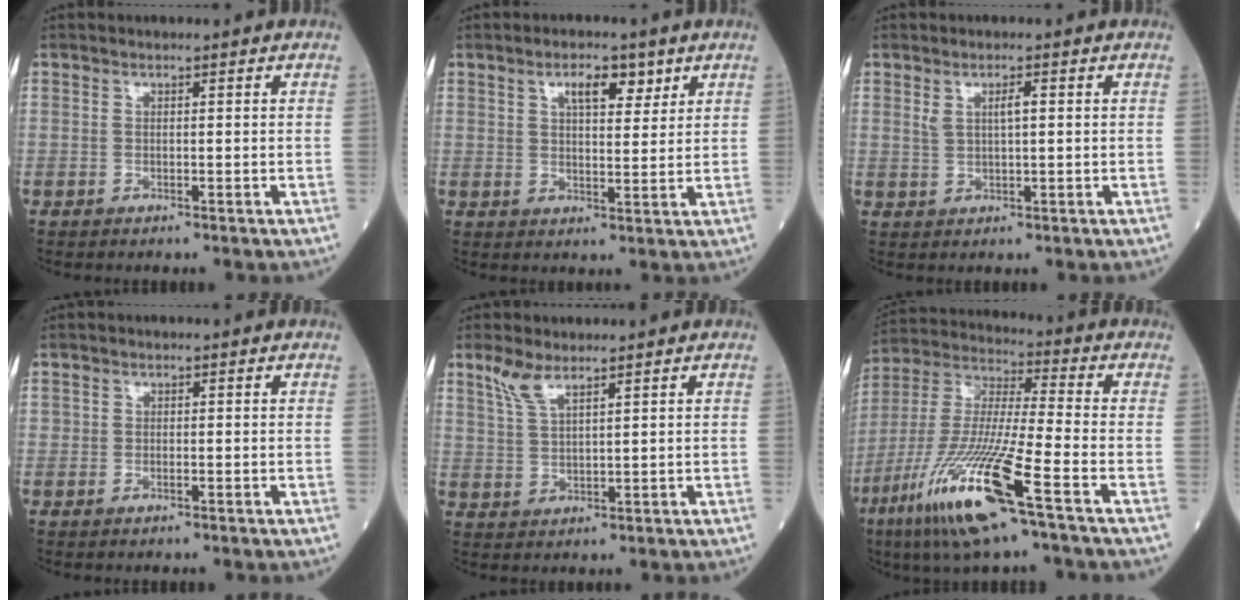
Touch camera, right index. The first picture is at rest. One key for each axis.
{"total": 5.3, "fx": 3.0, "fy": 2.0, "fz": 3.9, "tx": -0.064, "ty": 0.004, "tz": 0.048}
{"total": 2.5, "fx": 0.9, "fy": 0.6, "fz": 2.3, "tx": -0.045, "ty": 0.004, "tz": 0.019}
{"total": 0.6, "fx": -0.2, "fy": 0.3, "fz": 0.5, "tx": -0.009, "ty": -0.001, "tz": -0.004}
{"total": 4.0, "fx": 3.0, "fy": 0.8, "fz": 2.5, "tx": -0.065, "ty": 0.006, "tz": 0.067}
{"total": 18.0, "fx": -9.0, "fy": 0.6, "fz": 15.5, "tx": -0.345, "ty": -0.044, "tz": -0.177}